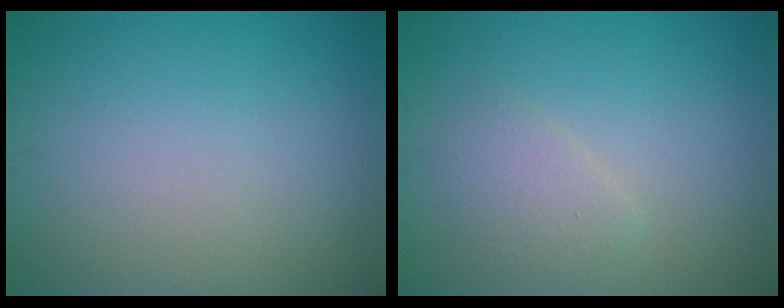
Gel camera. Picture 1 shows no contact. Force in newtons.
{"total": 1.9, "press": 1.9, "slide": 0.1}